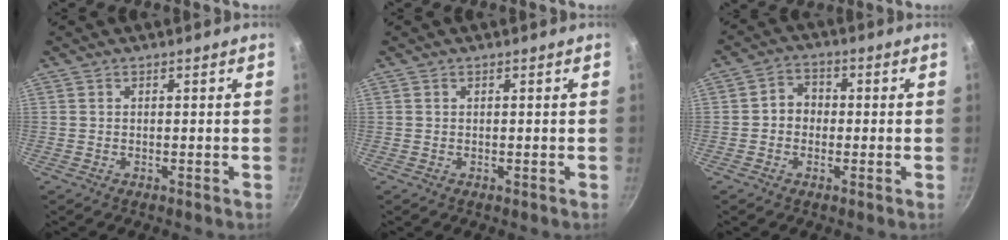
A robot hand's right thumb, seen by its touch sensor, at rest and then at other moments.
{"total": 0.0}
{"total": 4.4, "force": [-0.4, 3.8, 2.1], "torque": [-0.005, 0.013, -0.015]}